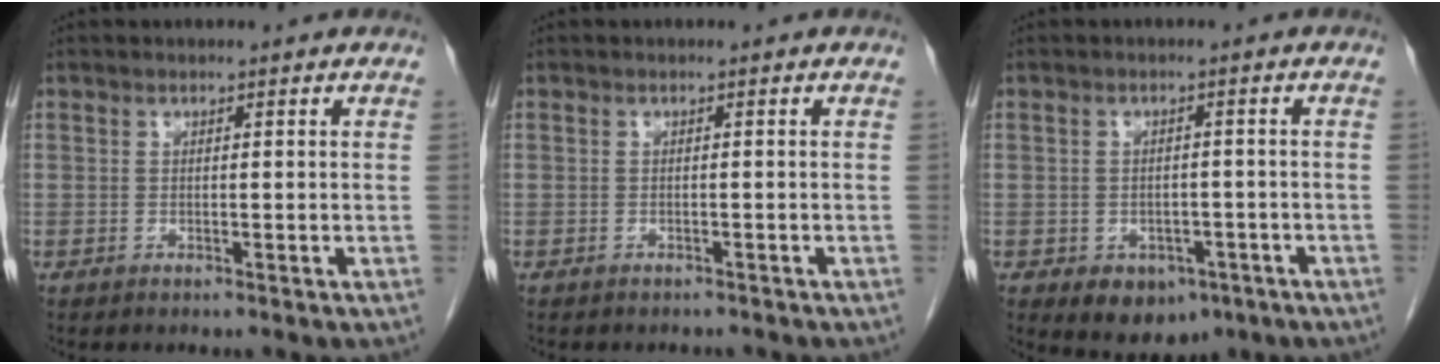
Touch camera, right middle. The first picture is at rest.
{"total": 2.2, "force": [-2.0, 0.9, 0.4], "torque": [-0.011, -0.001, -0.025]}
{"total": 6.4, "force": [-3.3, 4.3, 3.3], "torque": [-0.039, 0.002, -0.034]}